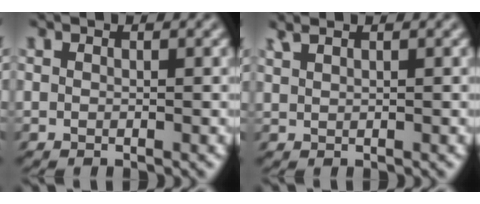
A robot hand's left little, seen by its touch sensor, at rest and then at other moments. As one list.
[{"total": 1.1, "force": [0.9, 0.2, 0.6], "torque": [-0.014, 0.006, 0.021]}]